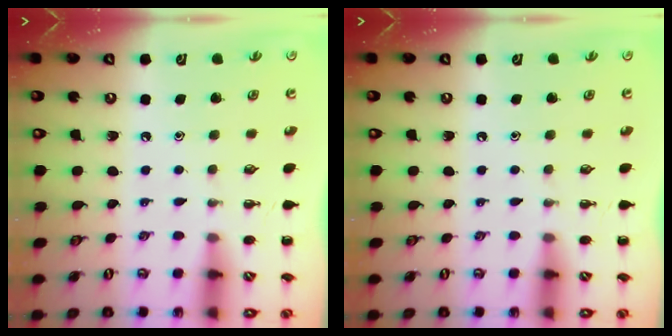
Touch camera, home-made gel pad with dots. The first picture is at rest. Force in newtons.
{"total": 0.0}